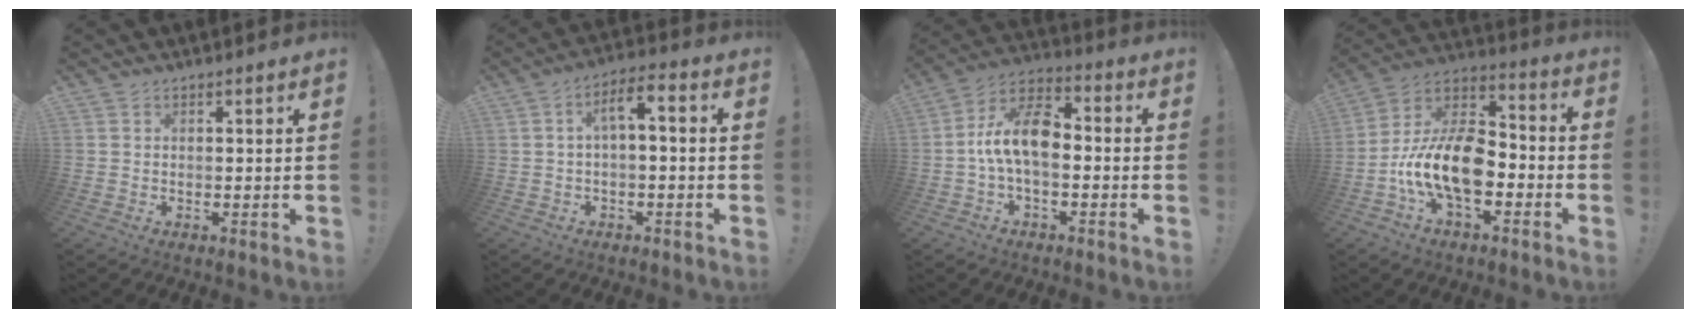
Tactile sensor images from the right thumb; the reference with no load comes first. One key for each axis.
{"total": 6.1, "fx": 0.2, "fy": 2.2, "fz": 5.7, "tx": -0.094, "ty": 0.005, "tz": 0.002}
{"total": 12.4, "fx": -0.8, "fy": 6.9, "fz": 10.3, "tx": -0.196, "ty": 0.012, "tz": -0.014}
{"total": 18.1, "fx": -5.4, "fy": 10.5, "fz": 13.8, "tx": -0.255, "ty": 0.022, "tz": -0.088}